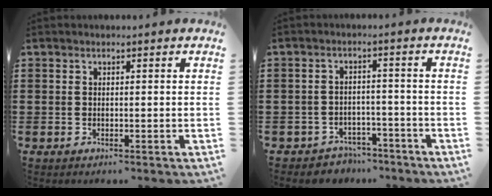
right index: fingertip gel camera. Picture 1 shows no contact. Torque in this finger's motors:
{"motor_torque": [0.58, 1.07, -0.20, -0.12]}